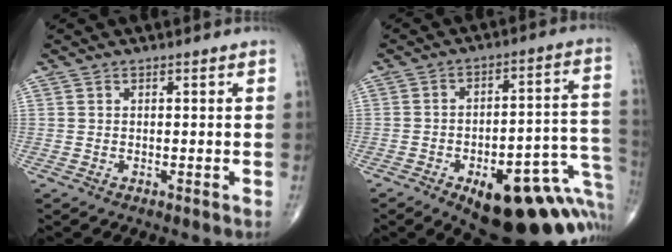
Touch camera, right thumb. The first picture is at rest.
{"total": 25.1, "force": [-10.5, 10.3, 20.3], "torque": [-0.182, 0.069, -0.127]}